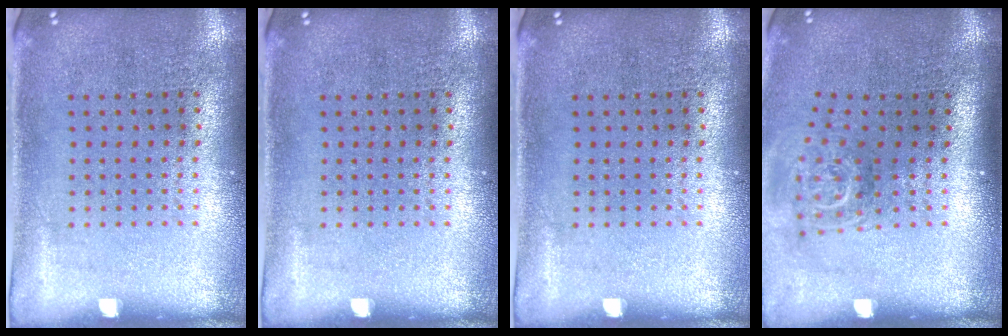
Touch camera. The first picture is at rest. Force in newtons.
{"total": 0.0}
{"total": 0.0}
{"total": 1.9, "press": 1.3, "slide": 1.3}